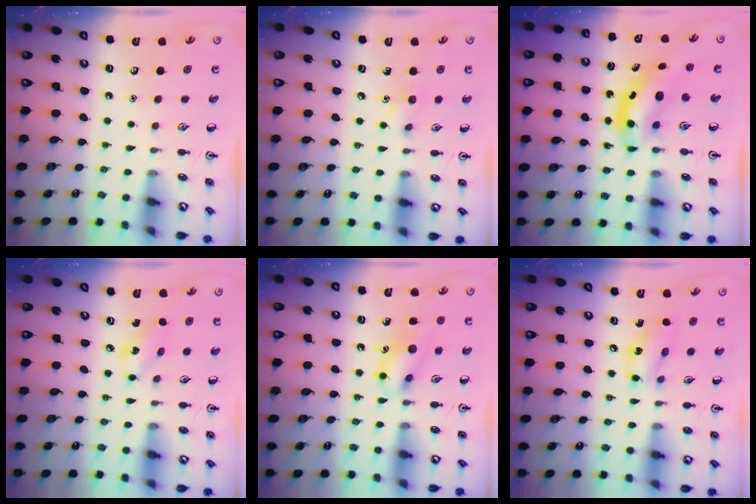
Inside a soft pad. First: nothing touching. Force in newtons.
{"total": 5.4, "press": 5.1, "slide": 1.7}
{"total": 5.2, "press": 5.1, "slide": 0.8}
{"total": 3.5, "press": 3.4, "slide": 1.1}
{"total": 11.8, "press": 11.7, "slide": 0.8}
{"total": 9.5, "press": 9.4, "slide": 1.1}